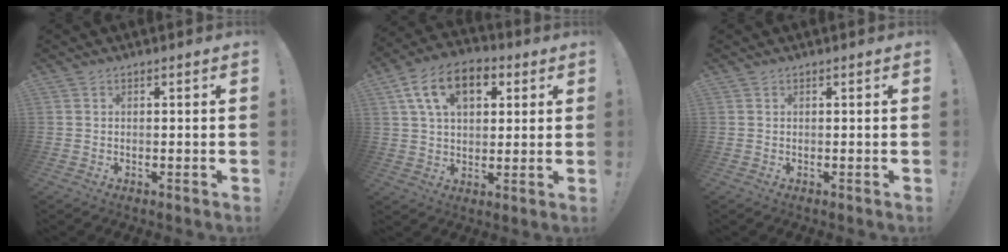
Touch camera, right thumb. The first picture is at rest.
{"total": 14.4, "force": [5.5, 9.3, 9.5], "torque": [-0.153, -0.002, 0.104]}
{"total": 0.0}